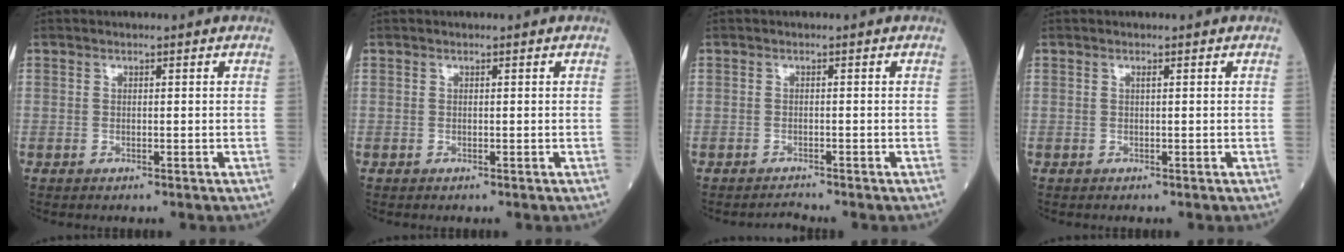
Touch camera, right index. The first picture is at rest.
{"total": 0.0}
{"total": 1.0, "force": [-0.9, -0.2, -0.2], "torque": [0.004, -0.008, -0.013]}
{"total": 0.0}